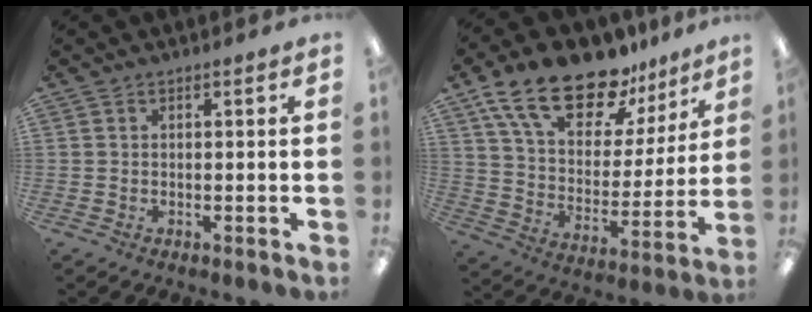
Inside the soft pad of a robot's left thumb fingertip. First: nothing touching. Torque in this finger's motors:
{"motor_torque": [0.82, 0.21, 1.67, -1.10, 0.37]}